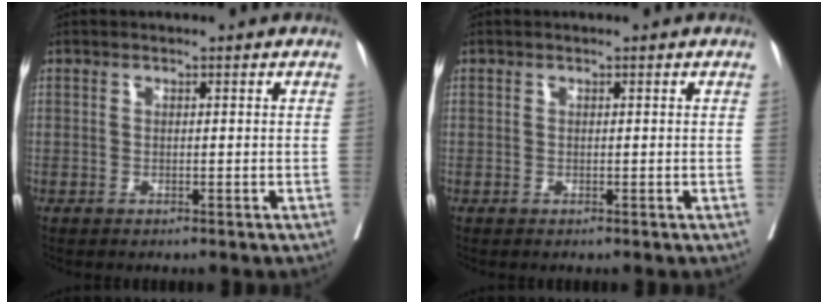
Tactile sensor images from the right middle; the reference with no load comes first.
{"total": 0.0}